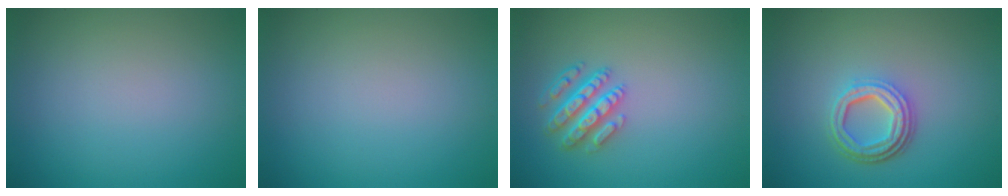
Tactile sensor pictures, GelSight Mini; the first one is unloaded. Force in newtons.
{"total": 0.0}
{"total": 3.8, "press": 3.4, "slide": 1.6}
{"total": 4.2, "press": 3.2, "slide": 2.8}